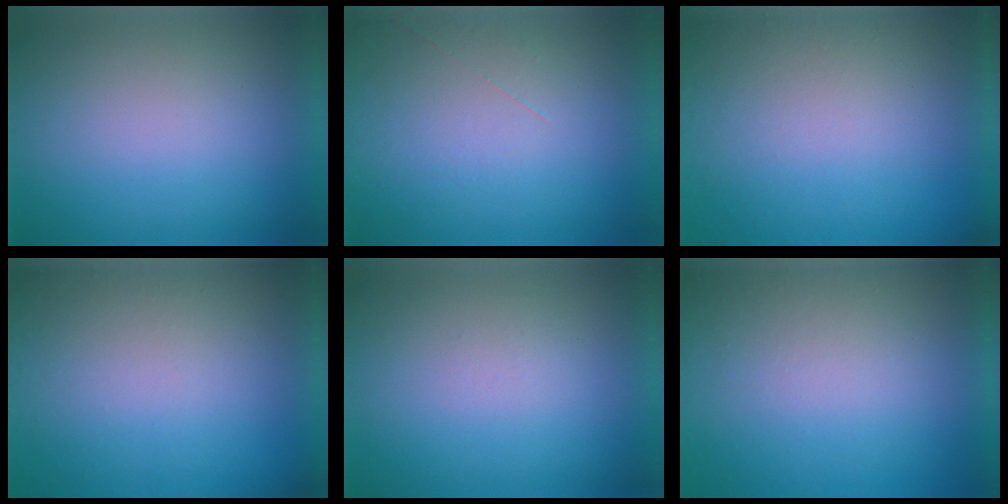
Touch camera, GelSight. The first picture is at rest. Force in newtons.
{"total": 1.2}
{"total": 5.0}
{"total": 5.0}
{"total": 1.4}
{"total": 8.3}